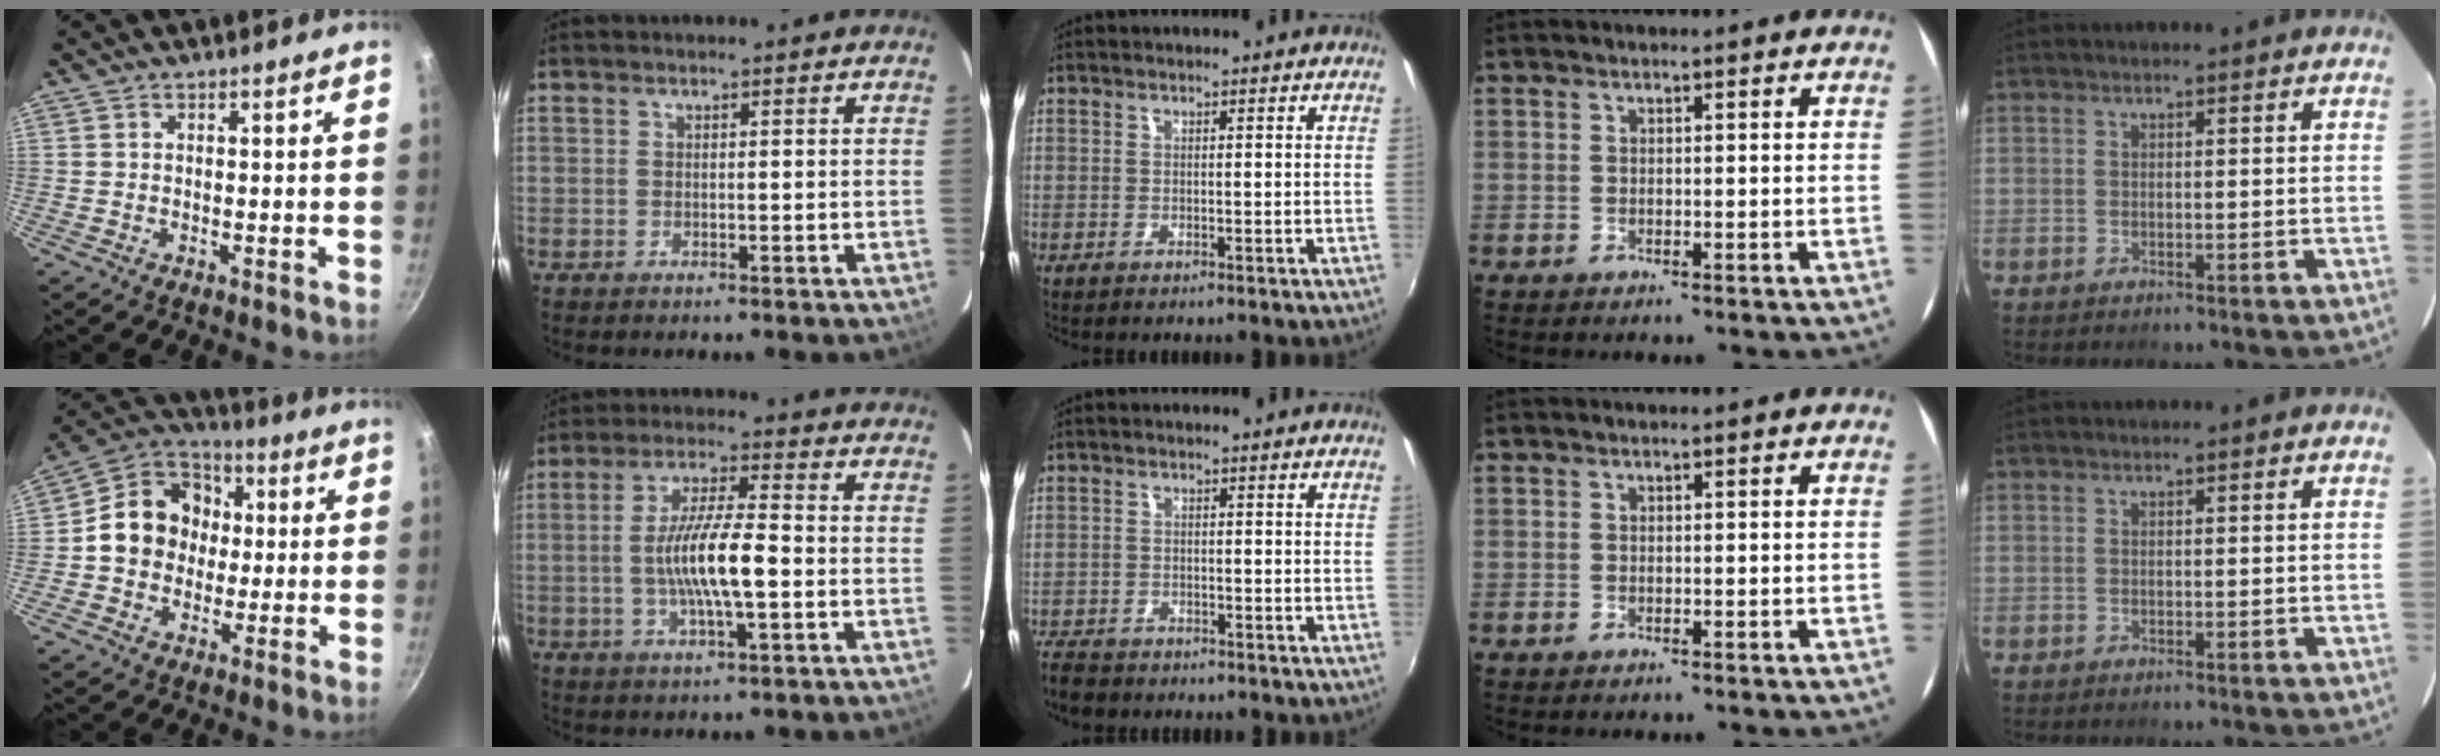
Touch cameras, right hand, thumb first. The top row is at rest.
{"thumb": {"total": 13.9, "force": [0.4, 12.0, 7.0], "torque": [-0.074, 0.029, -0.013]}, "index": {"total": 10.5, "force": [-1.8, 1.6, 10.2], "torque": [-0.192, -0.002, -0.032]}, "middle": {"total": 5.7, "force": [-4.9, 2.5, 1.4], "torque": [-0.055, -0.016, -0.090]}}